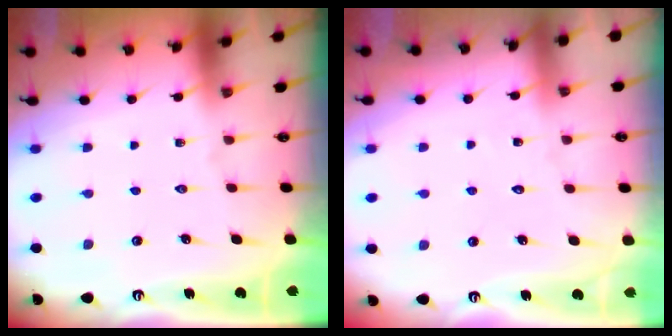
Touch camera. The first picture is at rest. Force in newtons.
{"total": 5.2, "press": 5.1, "slide": 0.5}